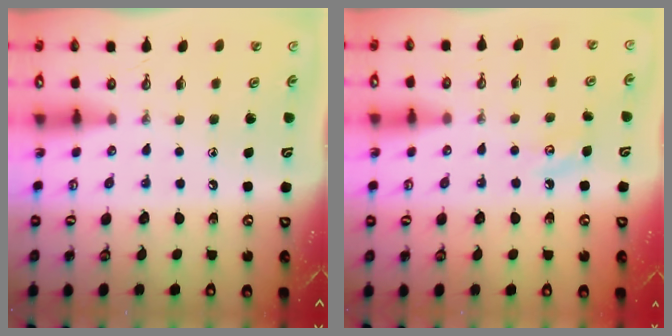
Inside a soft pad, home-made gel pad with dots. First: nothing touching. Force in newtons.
{"total": 5.1, "press": 5.1, "slide": 0.8}